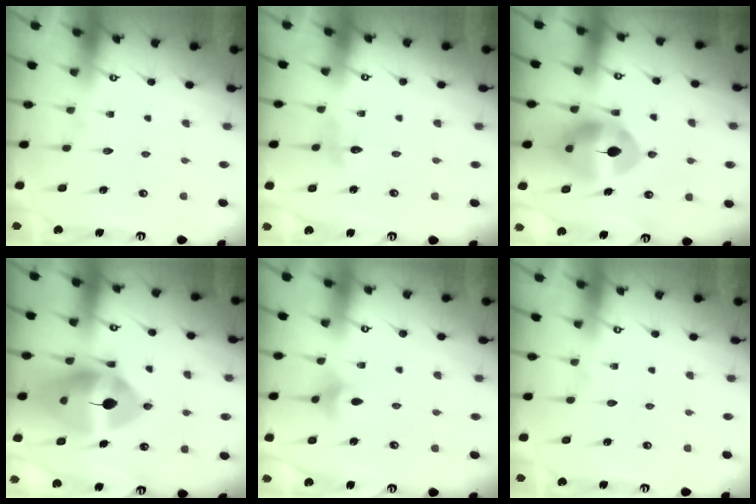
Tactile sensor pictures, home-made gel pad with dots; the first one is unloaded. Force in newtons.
{"total": 2.6, "press": 2.6, "slide": 0.3}
{"total": 11.3, "press": 11.2, "slide": 1.7}
{"total": 16.4, "press": 16.2, "slide": 2.3}
{"total": 4.9, "press": 4.8, "slide": 1.1}
{"total": 0.0}